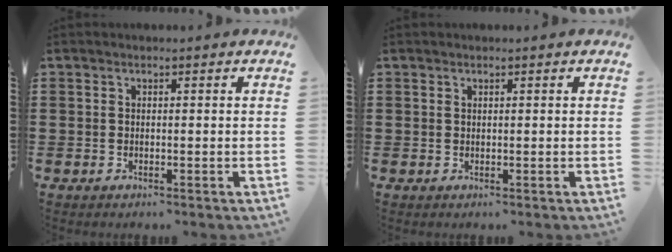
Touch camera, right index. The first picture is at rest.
{"total": 0.0}